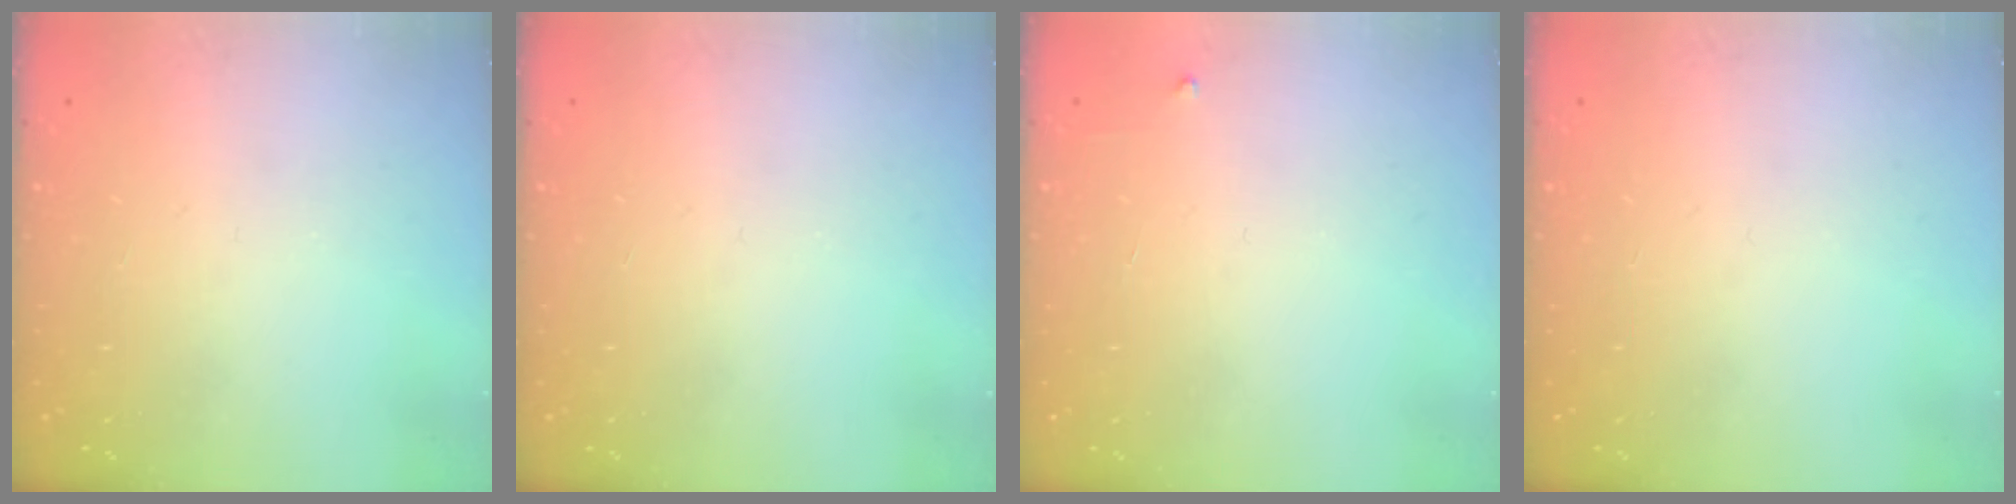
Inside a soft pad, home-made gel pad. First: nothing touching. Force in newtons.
{"total": 0.0}
{"total": 2.3, "press": 2.3, "slide": 0.3}
{"total": 0.0}